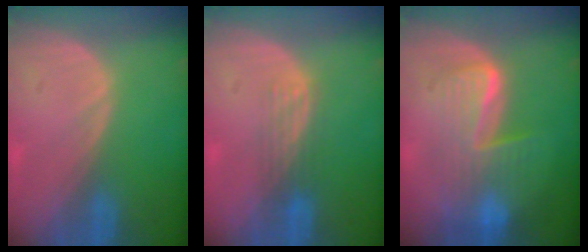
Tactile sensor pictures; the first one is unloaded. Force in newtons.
{"total": 2.9, "press": 2.7, "slide": 1.1}
{"total": 7.3, "press": 7.3, "slide": 0.2}